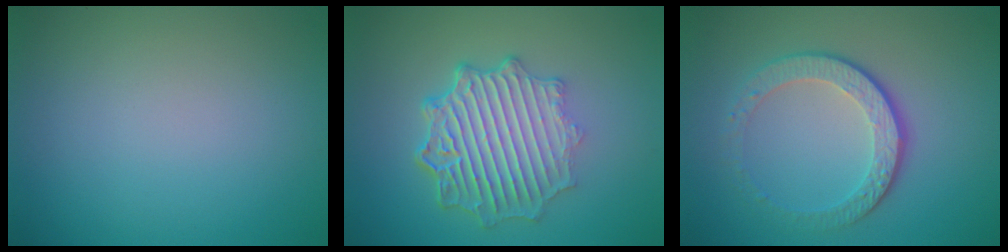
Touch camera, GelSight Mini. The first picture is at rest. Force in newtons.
{"total": 7.0, "press": 5.4, "slide": 4.6}
{"total": 4.4, "press": 3.0, "slide": 3.2}